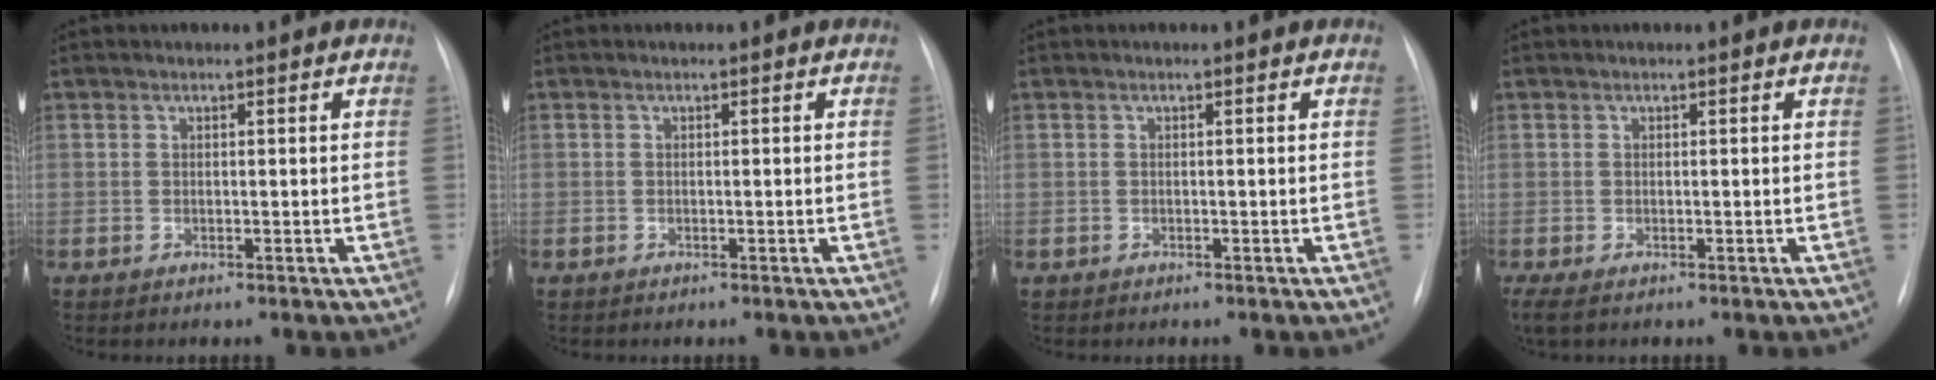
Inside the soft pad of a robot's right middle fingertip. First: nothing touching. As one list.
[{"total": 0.0}, {"total": 0.0}, {"total": 2.4, "force": [-1.5, 0.9, 1.6], "torque": [-0.029, -0.009, -0.020]}]